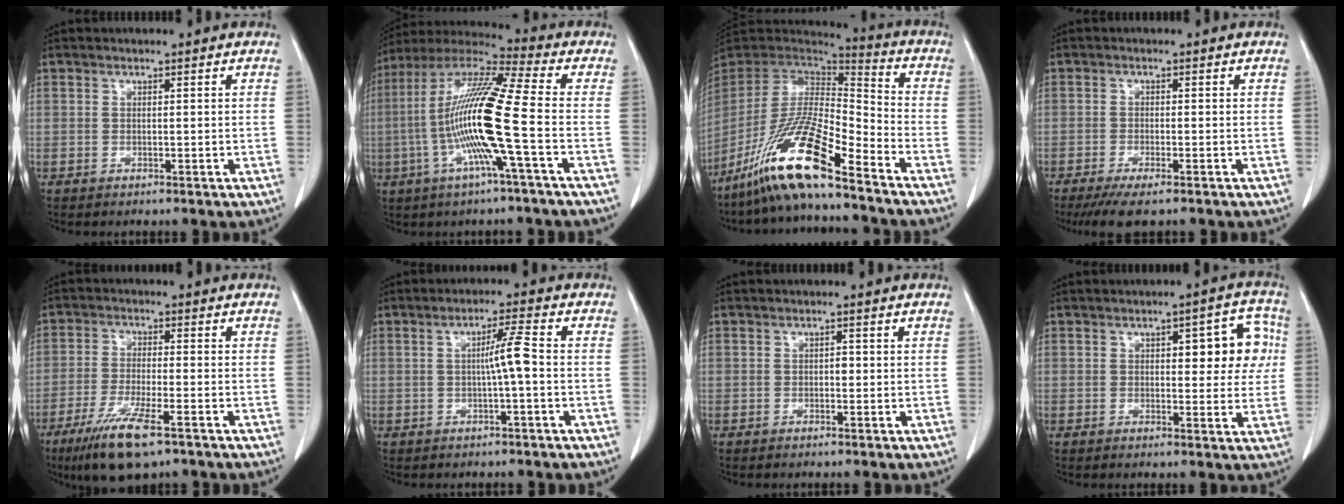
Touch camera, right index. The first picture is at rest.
{"total": 16.3, "force": [-3.2, -0.4, 15.9], "torque": [-0.316, 0.001, -0.075]}
{"total": 16.7, "force": [-11.1, 1.4, 12.3], "torque": [-0.240, -0.027, -0.211]}
{"total": 5.3, "force": [-4.0, 0.6, 3.5], "torque": [-0.057, -0.013, -0.063]}
{"total": 9.5, "force": [-5.9, 1.4, 7.3], "torque": [-0.141, -0.023, -0.102]}
{"total": 4.2, "force": [-0.4, -0.4, 4.2], "torque": [-0.071, 0.007, -0.006]}
{"total": 0.9, "force": [-0.1, 0.5, 0.7], "torque": [-0.009, 0.003, -0.002]}
{"total": 8.1, "force": [1.8, 3.2, 7.2], "torque": [-0.073, 0.026, 0.021]}